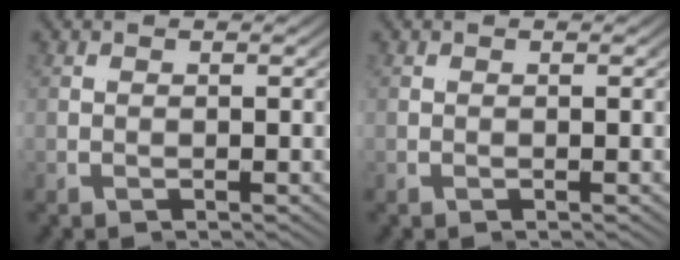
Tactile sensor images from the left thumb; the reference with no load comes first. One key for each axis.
{"total": 0.0}